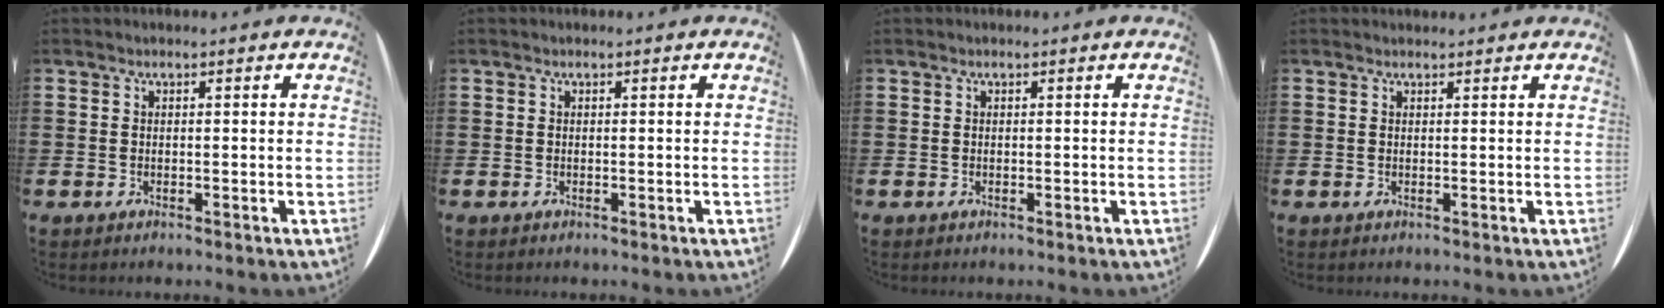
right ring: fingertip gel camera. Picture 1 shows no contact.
{"total": 0.0}
{"total": 0.0}
{"total": 0.5, "force": [0.5, 0.0, -0.1], "torque": [0.001, 0.003, 0.010]}